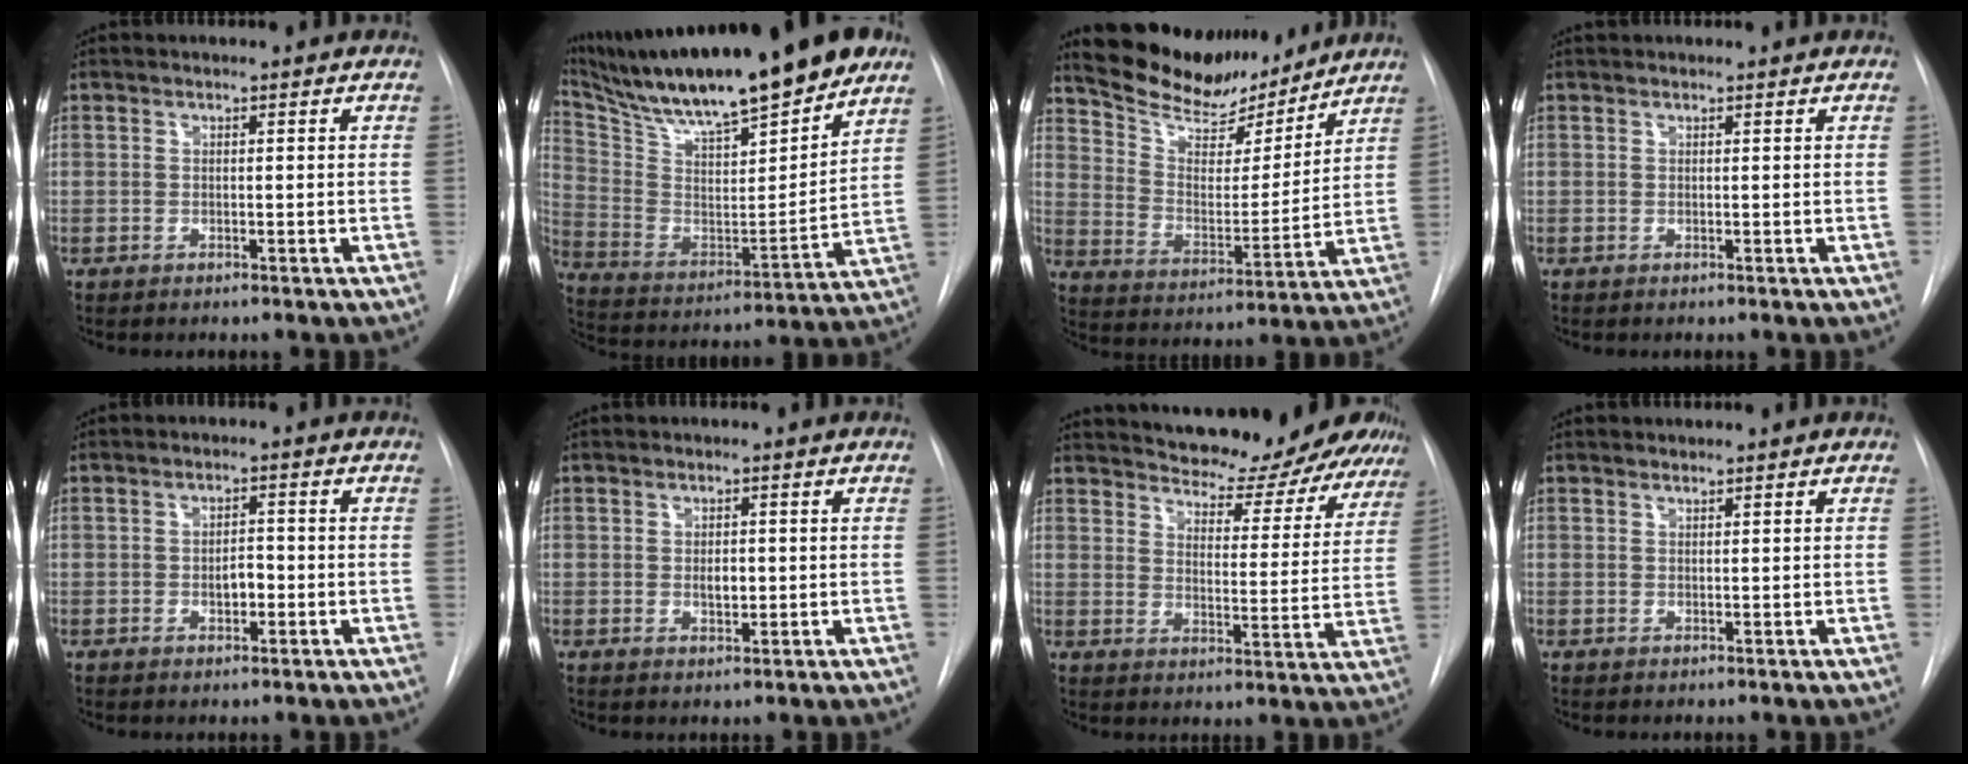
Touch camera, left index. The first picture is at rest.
{"total": 25.8, "force": [20.7, 3.1, 15.0], "torque": [-0.268, -0.006, 0.334]}
{"total": 15.1, "force": [13.8, 3.9, 4.9], "torque": [-0.085, -0.009, 0.230]}
{"total": 1.0, "force": [1.0, 0.2, 0.2], "torque": [-0.007, 0.021, 0.019]}
{"total": 2.6, "force": [-0.8, 1.3, 2.0], "torque": [-0.029, 0.002, -0.010]}
{"total": 1.9, "force": [0.0, 1.1, 1.6], "torque": [-0.025, -0.004, 0.002]}
{"total": 20.4, "force": [18.8, 5.4, 5.9], "torque": [-0.076, -0.038, 0.228]}
{"total": 0.6, "force": [0.6, 0.1, 0.0], "torque": [-0.005, 0.002, 0.012]}